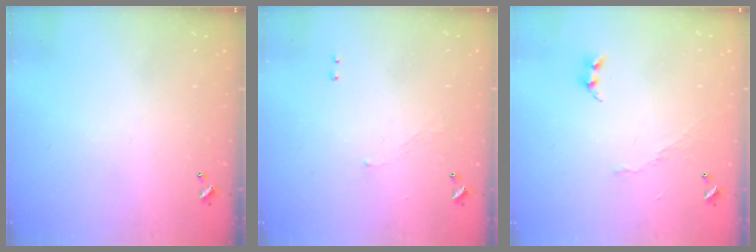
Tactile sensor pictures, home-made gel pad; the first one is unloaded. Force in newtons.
{"total": 1.3, "press": 1.2, "slide": 0.5}
{"total": 5.6, "press": 5.6, "slide": 0.4}